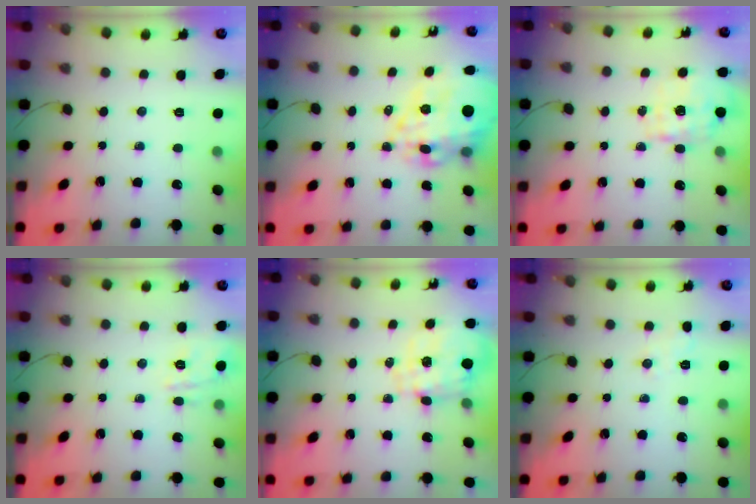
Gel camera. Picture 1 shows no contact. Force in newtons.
{"total": 20.5, "press": 20.0, "slide": 4.7}
{"total": 1.1, "press": 1.0, "slide": 0.5}
{"total": 2.9, "press": 2.7, "slide": 1.2}
{"total": 1.5, "press": 1.5, "slide": 0.4}
{"total": 1.4, "press": 0.7, "slide": 1.2}